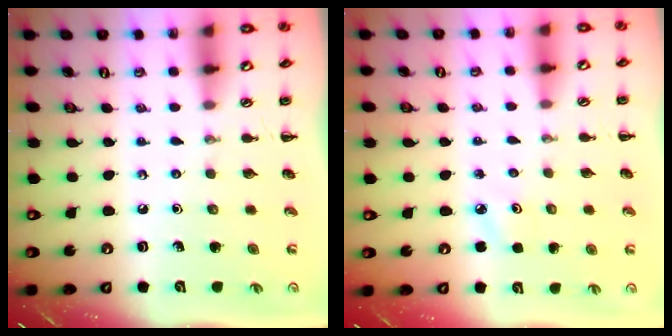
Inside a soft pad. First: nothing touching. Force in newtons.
{"total": 3.4, "press": 3.2, "slide": 1.0}